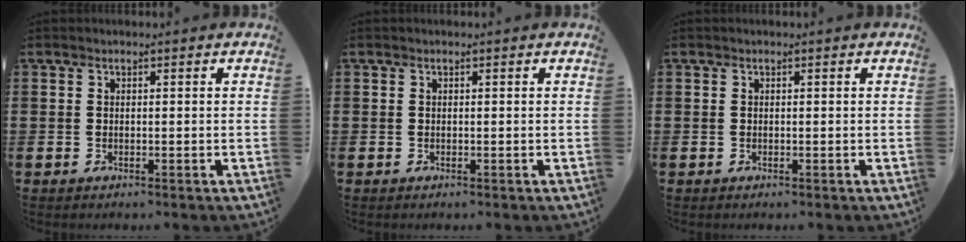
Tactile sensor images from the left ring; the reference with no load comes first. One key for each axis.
{"total": 0.0}
{"total": 0.0}